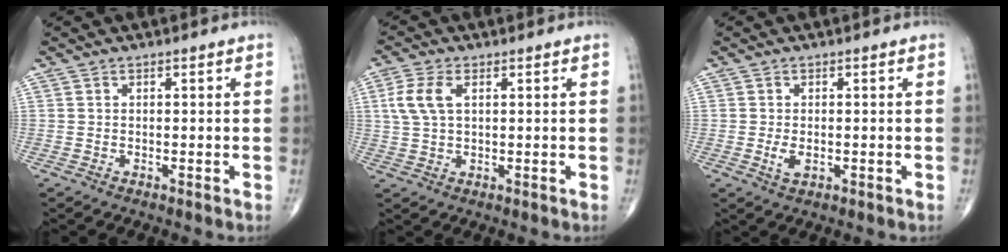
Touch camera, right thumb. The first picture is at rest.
{"total": 6.0, "force": [1.6, 3.2, 4.8], "torque": [-0.118, 0.010, 0.033]}
{"total": 2.7, "force": [-0.5, 1.5, 2.2], "torque": [-0.045, -0.005, -0.007]}